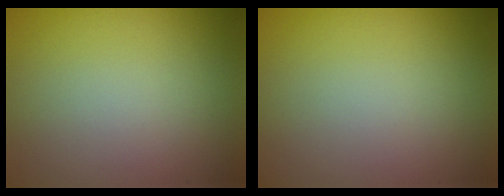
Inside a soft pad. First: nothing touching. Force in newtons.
{"total": 0.0}